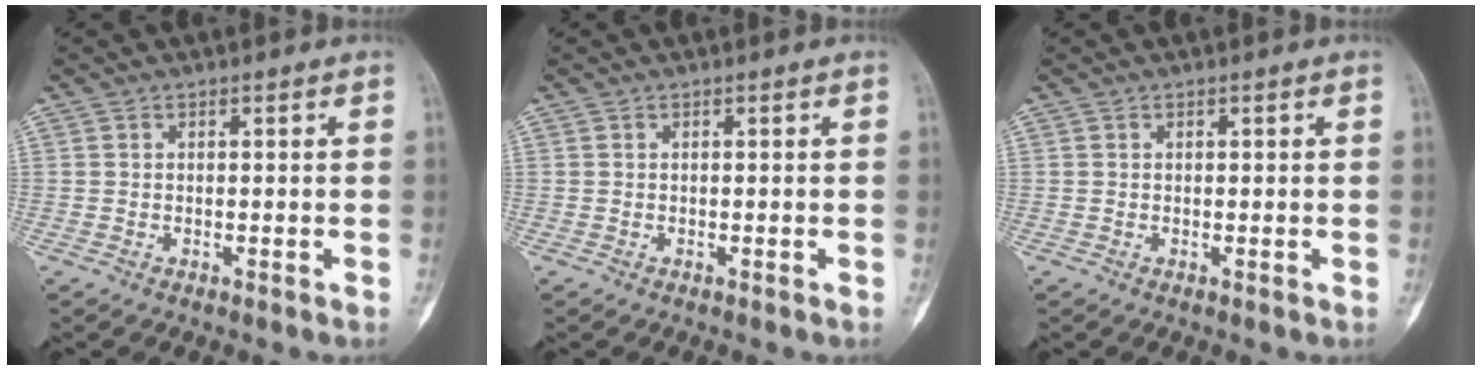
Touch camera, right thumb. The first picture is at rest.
{"total": 0.0}
{"total": 0.0}